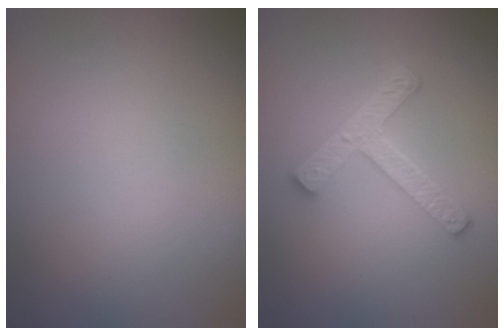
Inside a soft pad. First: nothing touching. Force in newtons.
{"total": 4.4, "press": 3.3, "slide": 2.9}